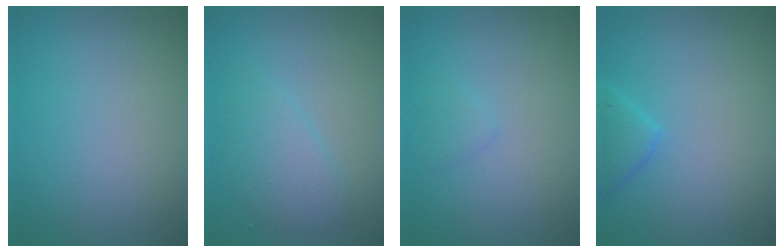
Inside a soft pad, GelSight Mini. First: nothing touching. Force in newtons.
{"total": 2.5, "press": 2.5, "slide": 0.1}
{"total": 0.8, "press": 0.8, "slide": 0.0}
{"total": 1.9, "press": 1.9, "slide": 0.1}